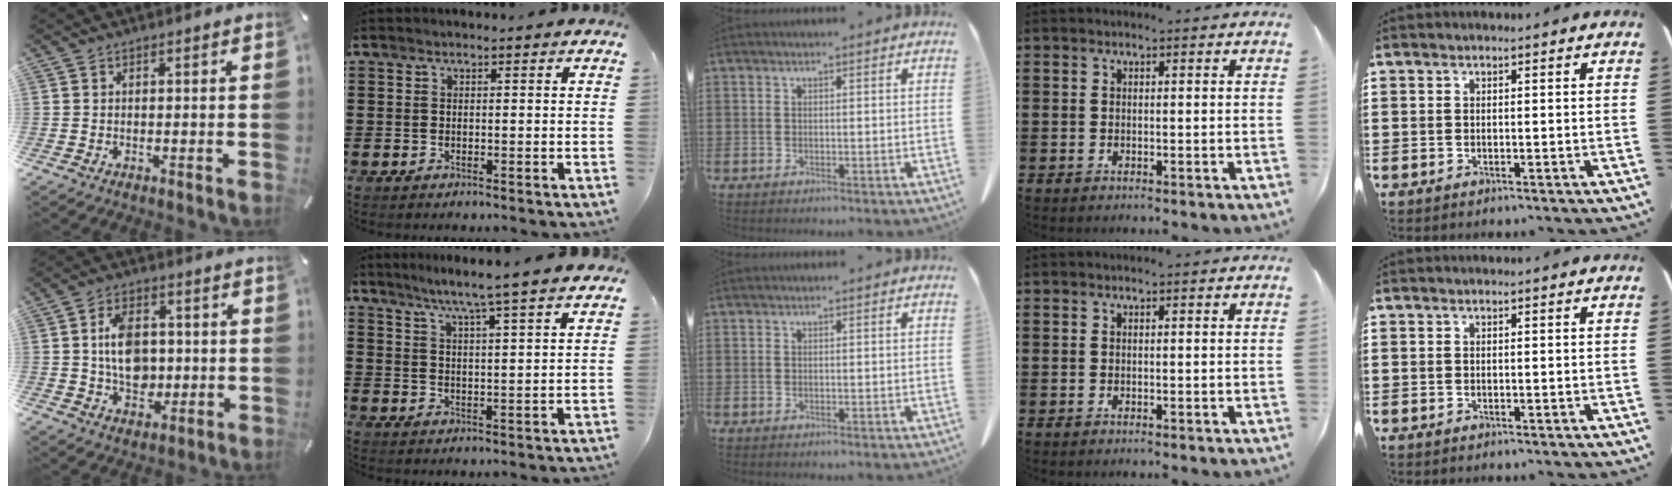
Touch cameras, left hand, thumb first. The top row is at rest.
{"thumb": {"total": 10.5, "force": [0.3, 7.8, 7.1], "torque": [-0.117, 0.008, 0.005]}, "index": {"total": 5.7, "force": [4.9, -1.5, 2.4], "torque": [-0.064, -0.029, 0.080]}}